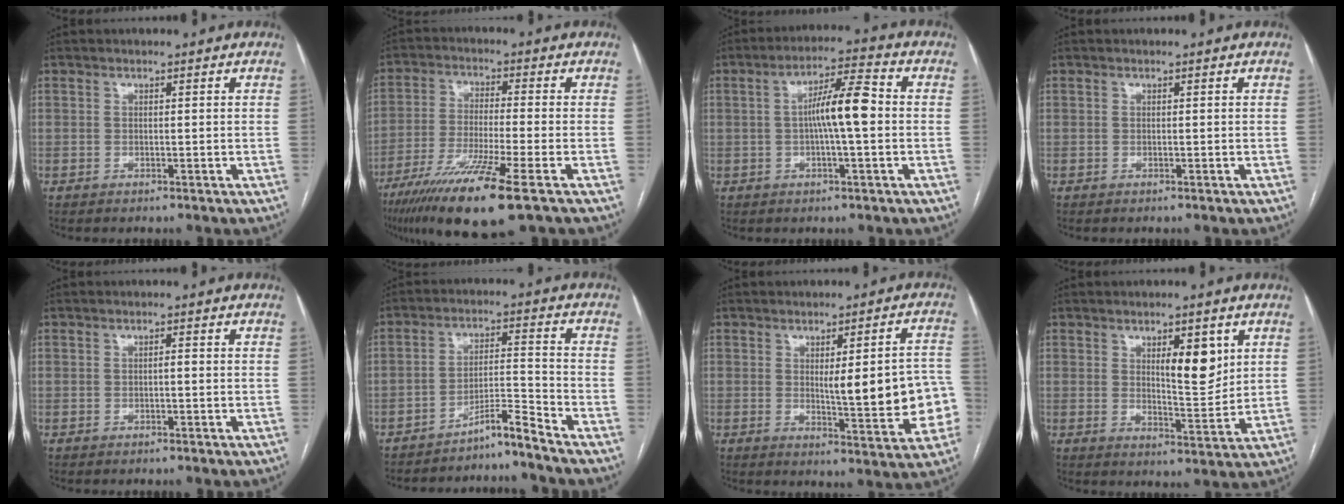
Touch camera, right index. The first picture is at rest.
{"total": 13.8, "force": [-8.2, -0.2, 11.1], "torque": [-0.220, -0.039, -0.148]}
{"total": 8.1, "force": [0.0, 0.9, 8.1], "torque": [-0.145, 0.018, -0.006]}
{"total": 0.0}
{"total": 0.6, "force": [-0.2, 0.2, 0.5], "torque": [-0.010, 0.002, -0.003]}
{"total": 5.7, "force": [-5.2, -1.4, 1.9], "torque": [-0.025, 0.000, -0.091]}
{"total": 13.1, "force": [-0.8, 3.2, 12.7], "torque": [-0.142, 0.008, -0.004]}
{"total": 7.1, "force": [2.8, 2.1, 6.2], "torque": [-0.094, -0.009, 0.046]}